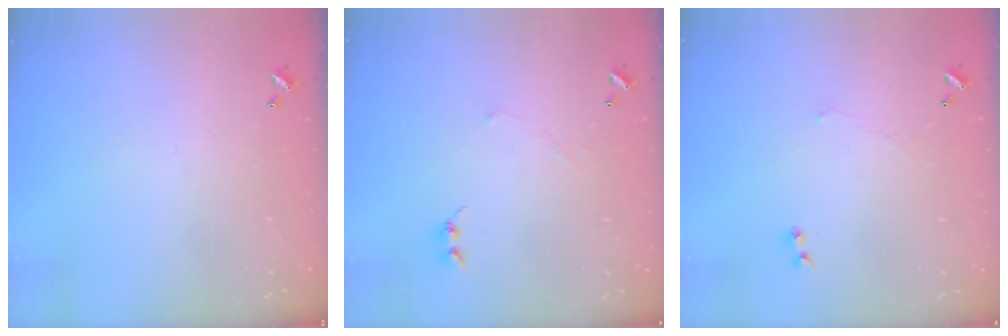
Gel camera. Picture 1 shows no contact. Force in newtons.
{"total": 0.6, "press": 0.3, "slide": 0.5}
{"total": 1.5, "press": 1.4, "slide": 0.6}